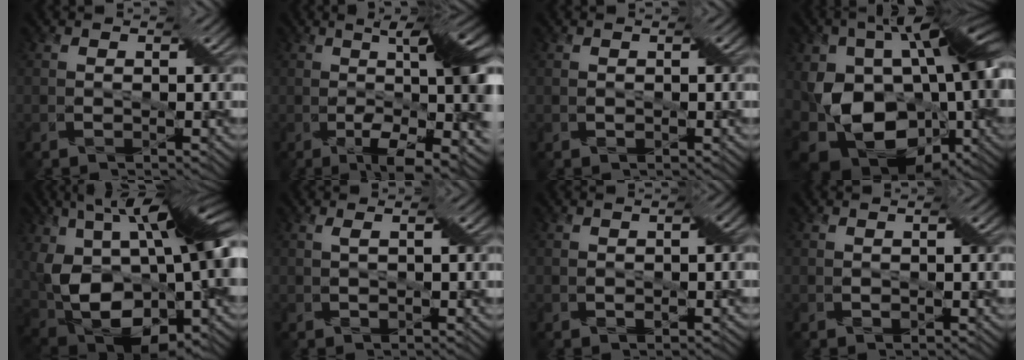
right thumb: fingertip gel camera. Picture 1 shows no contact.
{"total": 14.5, "force": [-1.3, 3.5, 14.0], "torque": [-0.191, 0.014, -0.018]}
{"total": 0.9, "force": [-0.1, 0.4, 0.8], "torque": [-0.014, 0.003, 0.001]}
{"total": 20.3, "force": [-1.1, 12.0, 16.3], "torque": [-0.284, -0.022, 0.003]}
{"total": 20.7, "force": [1.9, 12.4, 16.5], "torque": [-0.320, -0.006, 0.050]}
{"total": 1.8, "force": [0.3, 0.1, 1.7], "torque": [-0.036, 0.007, 0.006]}
{"total": 2.3, "force": [-0.1, 1.0, 2.1], "torque": [-0.038, 0.003, 0.000]}
{"total": 1.2, "force": [0.0, 0.4, 1.1], "torque": [-0.020, 0.004, 0.002]}